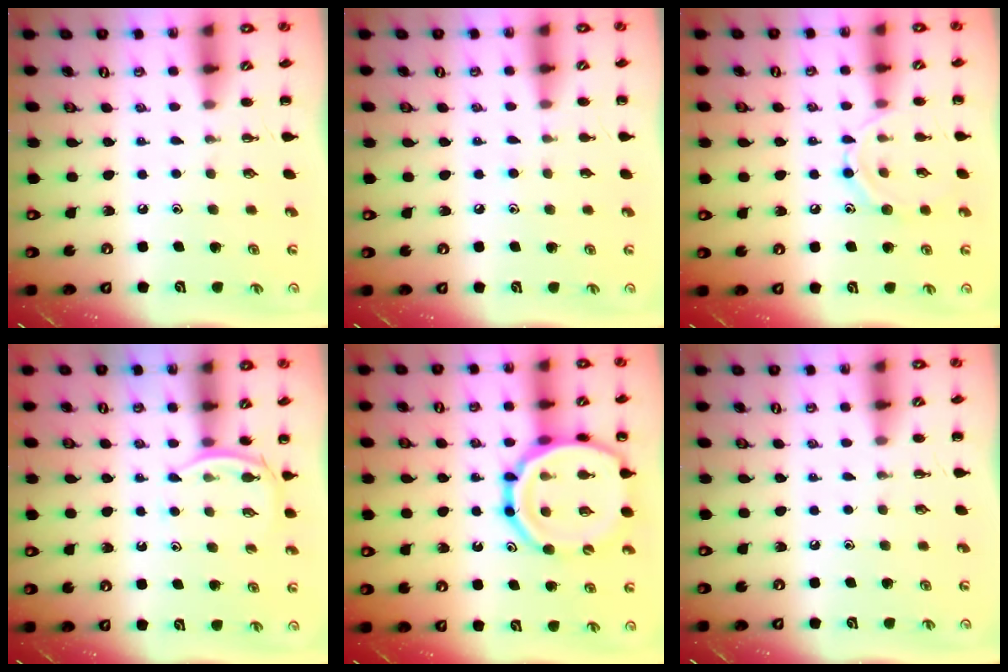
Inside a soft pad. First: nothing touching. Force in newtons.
{"total": 5.7, "press": 5.3, "slide": 2.1}
{"total": 8.8, "press": 8.8, "slide": 0.7}
{"total": 4.3, "press": 4.1, "slide": 1.1}
{"total": 20.1, "press": 19.8, "slide": 3.7}
{"total": 0.0}